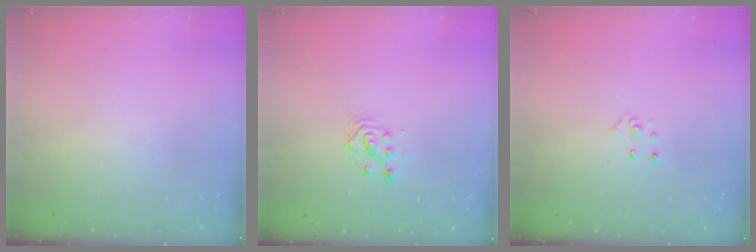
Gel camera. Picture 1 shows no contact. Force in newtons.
{"total": 3.0, "press": 3.0, "slide": 0.1}
{"total": 4.2, "press": 4.2, "slide": 0.3}